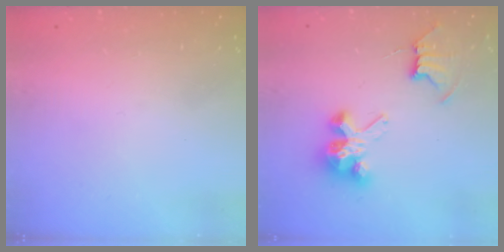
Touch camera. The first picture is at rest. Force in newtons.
{"total": 8.0, "press": 8.0, "slide": 0.5}